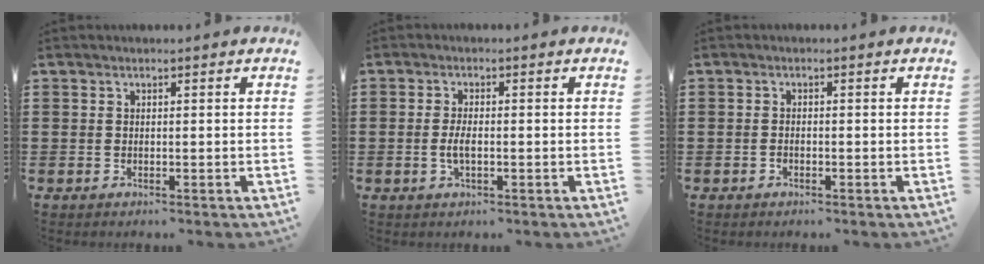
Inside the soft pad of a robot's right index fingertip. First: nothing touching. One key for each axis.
{"total": 2.6, "fx": -0.4, "fy": 0.9, "fz": 2.4, "tx": -0.058, "ty": -0.005, "tz": -0.013}
{"total": 0.6, "fx": -0.4, "fy": 0.3, "fz": 0.4, "tx": -0.011, "ty": -0.005, "tz": -0.006}